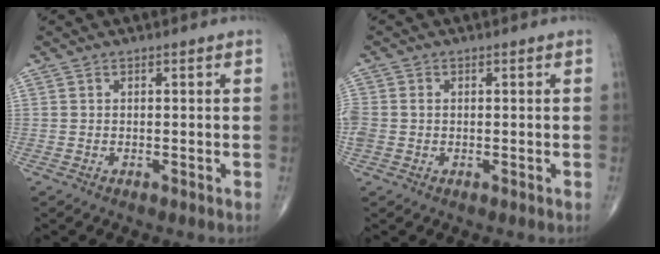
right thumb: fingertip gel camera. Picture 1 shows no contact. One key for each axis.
{"total": 3.4, "fx": -0.3, "fy": 2.8, "fz": 1.9, "tx": -0.055, "ty": 0.005, "tz": -0.003}